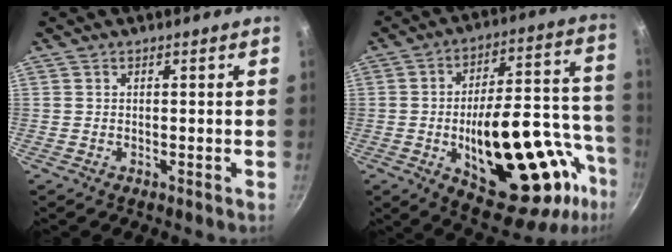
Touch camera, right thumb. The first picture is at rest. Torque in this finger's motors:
{"motor_torque": [2.49, 2.52, 2.03, -0.70, 0.50]}